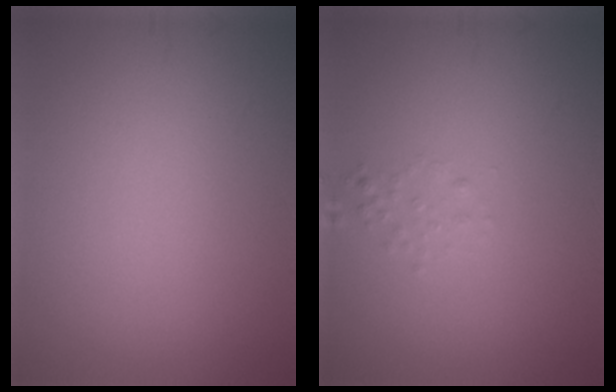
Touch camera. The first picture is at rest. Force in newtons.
{"total": 0.8, "press": 0.8, "slide": 0.1}